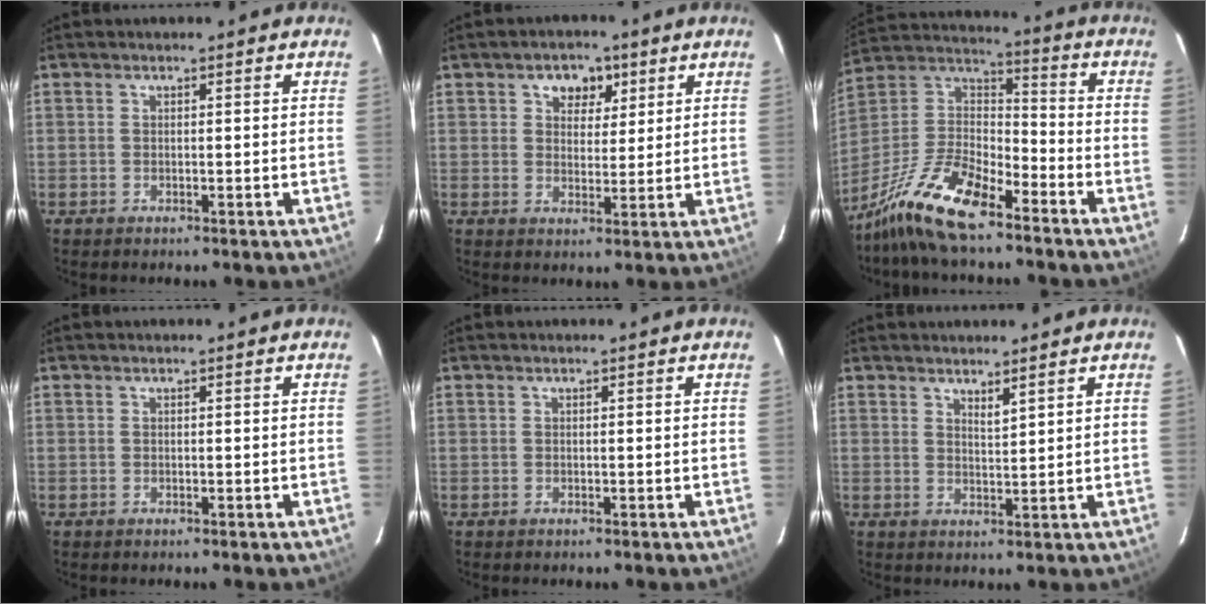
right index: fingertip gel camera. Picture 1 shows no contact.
{"total": 5.3, "force": [2.6, 4.0, 2.4], "torque": [-0.031, 0.008, 0.041]}
{"total": 17.0, "force": [-12.3, 5.3, 10.4], "torque": [-0.227, 0.002, -0.237]}
{"total": 0.0}
{"total": 0.0}
{"total": 2.1, "force": [1.8, 0.1, 1.1], "torque": [-0.019, -0.003, 0.030]}